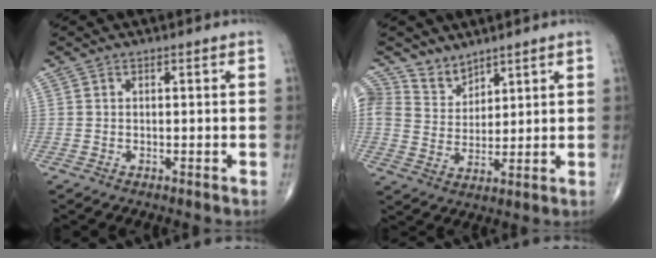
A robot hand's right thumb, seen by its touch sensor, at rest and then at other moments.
{"total": 6.8, "force": [5.4, 4.1, 0.6], "torque": [0.014, -0.040, 0.118]}